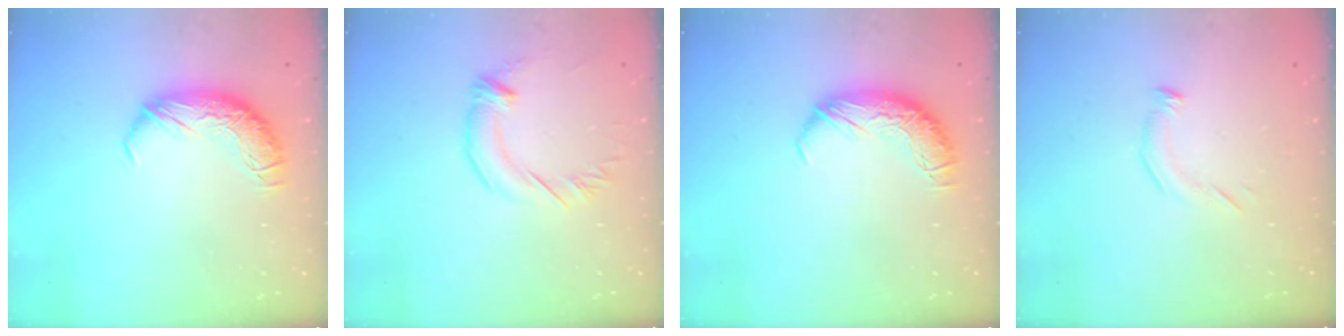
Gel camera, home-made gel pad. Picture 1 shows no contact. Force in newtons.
{"total": 2.1, "press": 2.0, "slide": 0.5}
{"total": 0.0}
{"total": 3.7, "press": 3.6, "slide": 0.9}